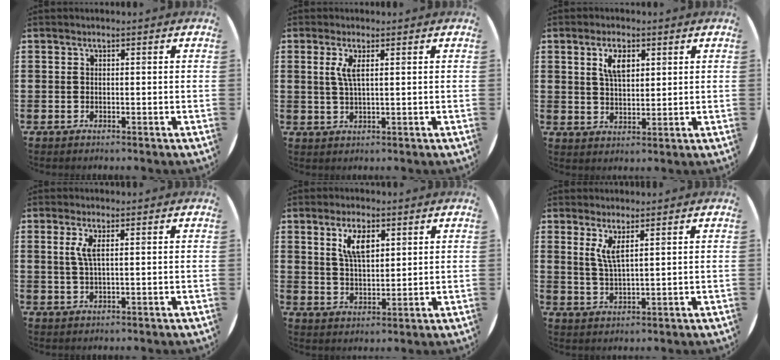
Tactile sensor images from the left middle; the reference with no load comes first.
{"total": 2.4, "force": [0.9, 0.4, 2.2], "torque": [-0.047, 0.003, 0.015]}
{"total": 4.3, "force": [2.3, 2.0, 3.1], "torque": [-0.051, 0.003, 0.036]}
{"total": 2.3, "force": [0.9, 0.3, 2.2], "torque": [-0.044, 0.003, 0.013]}
{"total": 5.4, "force": [2.9, 2.2, 3.9], "torque": [-0.068, 0.003, 0.047]}
{"total": 3.4, "force": [2.2, 0.5, 2.6], "torque": [-0.055, 0.002, 0.037]}